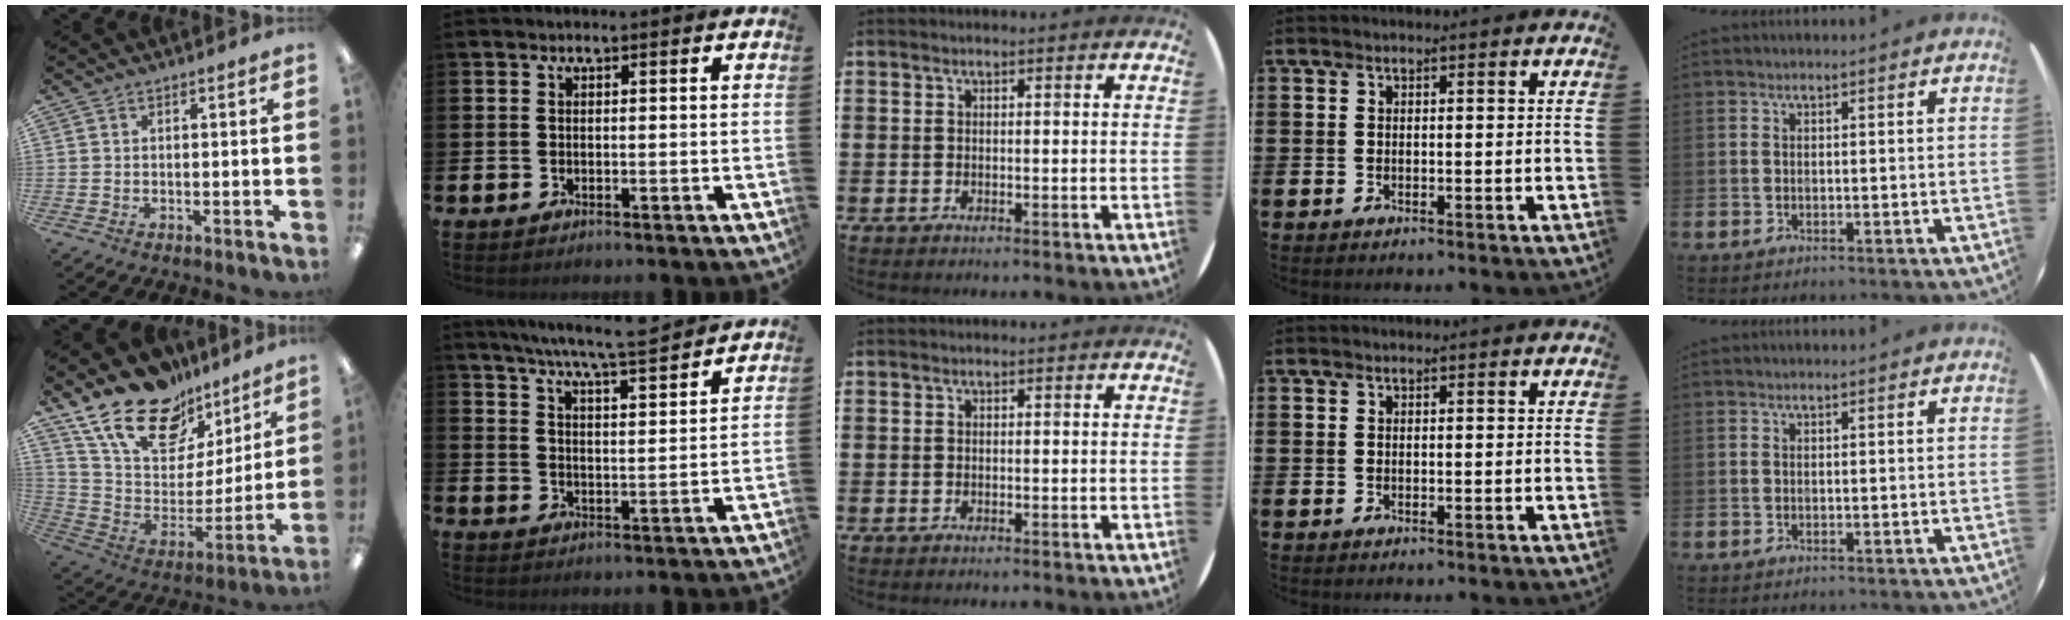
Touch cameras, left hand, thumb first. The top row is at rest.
{"thumb": {"total": 21.7, "force": [15.3, 11.5, 10.1], "torque": [-0.192, -0.092, 0.281]}, "index": {"total": 7.7, "force": [7.2, -0.3, 2.6], "torque": [-0.067, -0.045, 0.127]}}